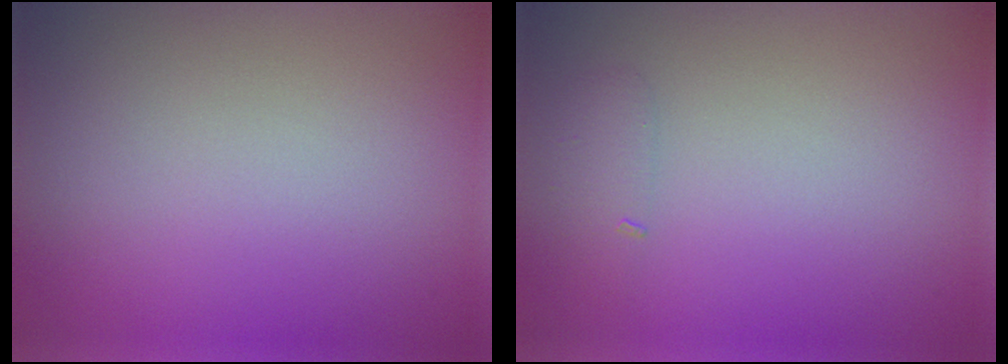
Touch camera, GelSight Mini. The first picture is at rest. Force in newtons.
{"total": 1.0, "press": 1.0, "slide": 0.0}